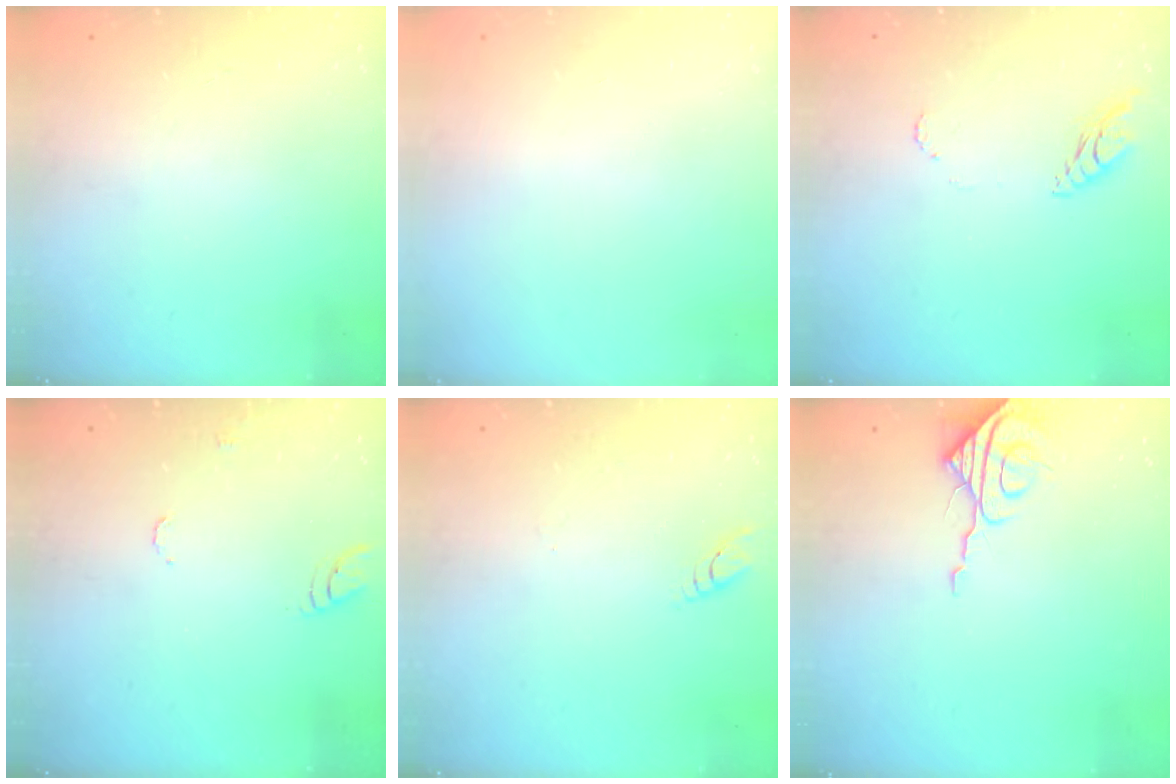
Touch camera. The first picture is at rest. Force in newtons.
{"total": 0.0}
{"total": 6.5, "press": 6.5, "slide": 0.4}
{"total": 7.5, "press": 7.5, "slide": 0.7}
{"total": 2.8, "press": 2.8, "slide": 0.2}
{"total": 8.5, "press": 8.5, "slide": 0.5}